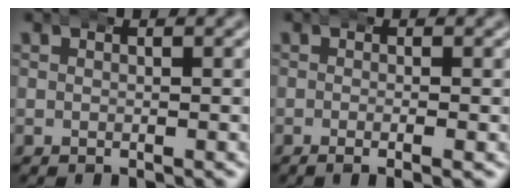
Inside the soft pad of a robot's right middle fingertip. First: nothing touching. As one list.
[{"total": 1.6, "force": [-0.9, -0.2, 1.3], "torque": [-0.025, 0.000, -0.018]}]